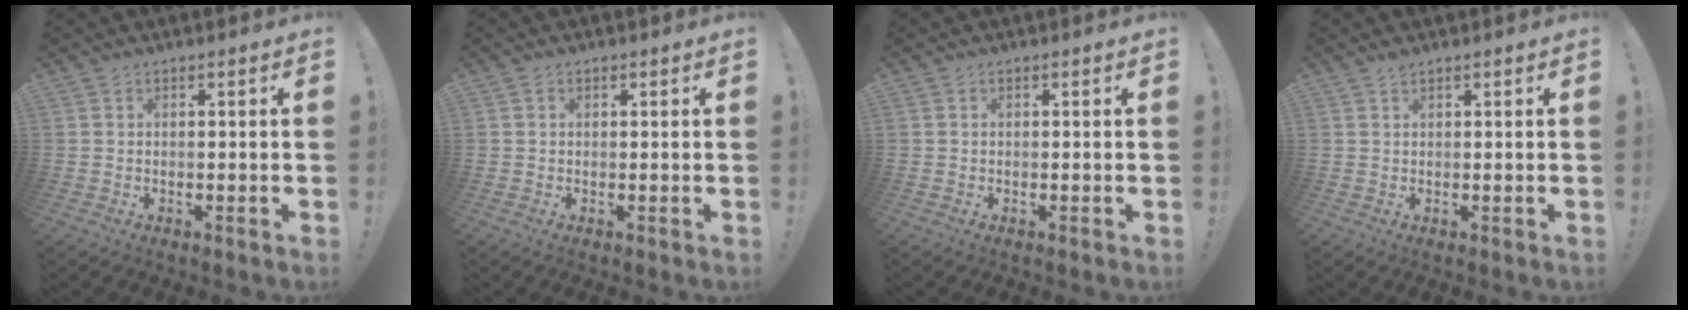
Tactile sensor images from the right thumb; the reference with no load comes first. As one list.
[{"total": 0.5, "force": [0.1, 0.5, 0.1], "torque": [0.007, -0.001, 0.000]}, {"total": 0.0}, {"total": 1.1, "force": [1.0, 0.2, 0.5], "torque": [-0.007, -0.002, 0.018]}]